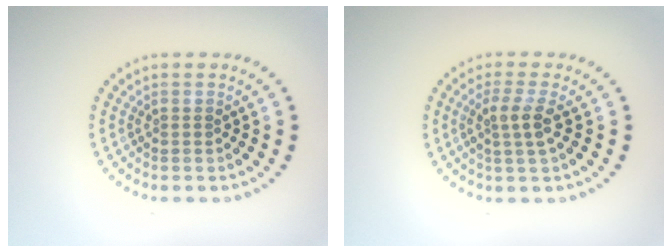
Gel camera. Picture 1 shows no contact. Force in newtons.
{"total": 2.3, "press": 2.1, "slide": 1.0}